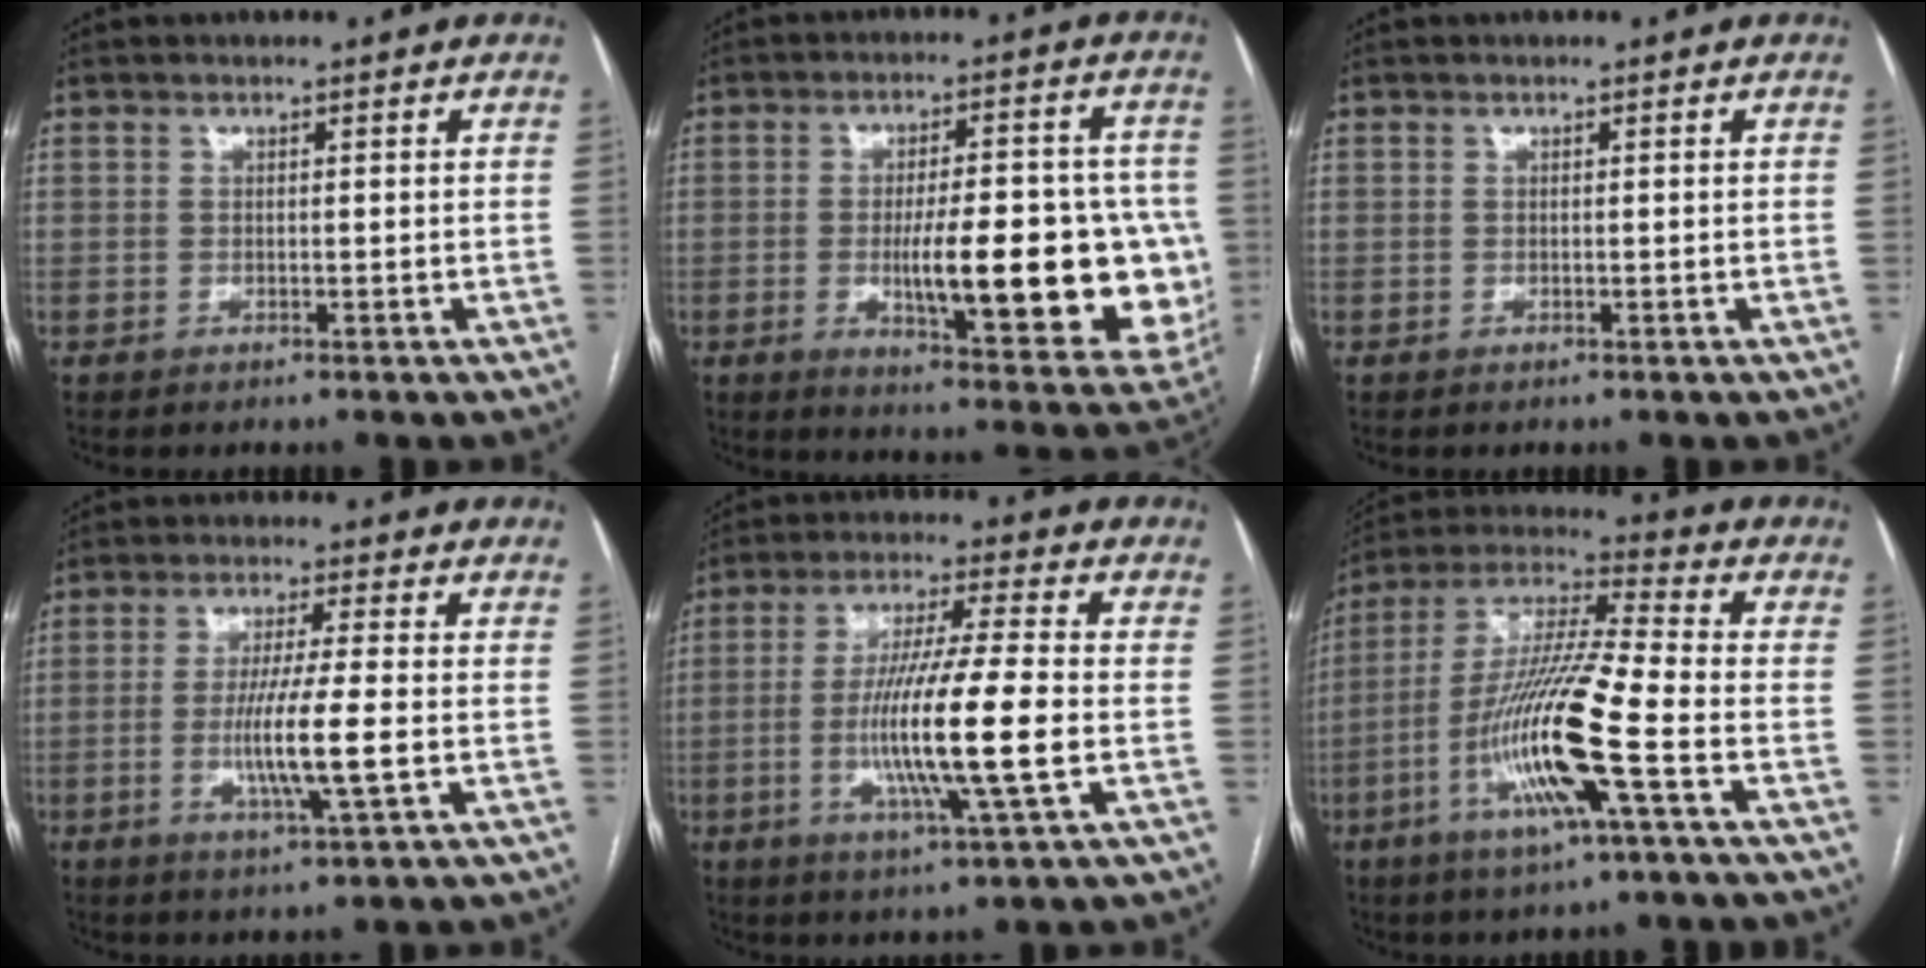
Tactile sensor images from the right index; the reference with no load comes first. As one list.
[{"total": 20.8, "force": [-2.7, 5.3, 20.0], "torque": [-0.211, 0.011, -0.017]}, {"total": 0.0}, {"total": 8.7, "force": [-1.6, -0.2, 8.6], "torque": [-0.162, -0.015, -0.030]}, {"total": 14.1, "force": [-2.4, -0.1, 13.9], "torque": [-0.265, -0.012, -0.050]}, {"total": 16.5, "force": [-5.4, 0.4, 15.6], "torque": [-0.314, -0.008, -0.105]}]